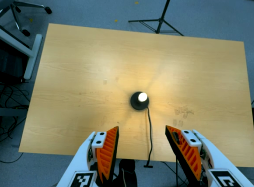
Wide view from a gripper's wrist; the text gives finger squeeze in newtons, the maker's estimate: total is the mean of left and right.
{"total": 0.0}